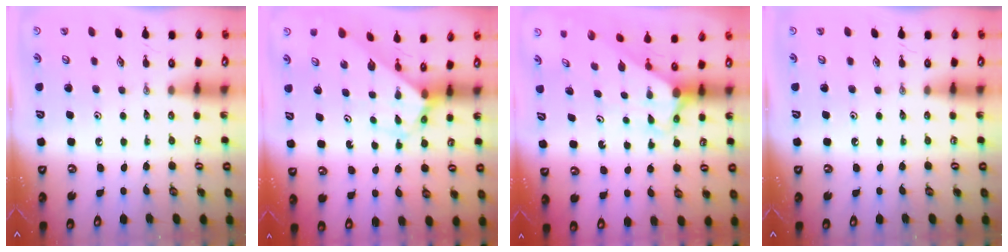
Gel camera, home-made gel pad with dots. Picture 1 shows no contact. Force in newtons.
{"total": 2.9, "press": 2.9, "slide": 0.2}
{"total": 2.7, "press": 2.7, "slide": 0.0}
{"total": 0.0}